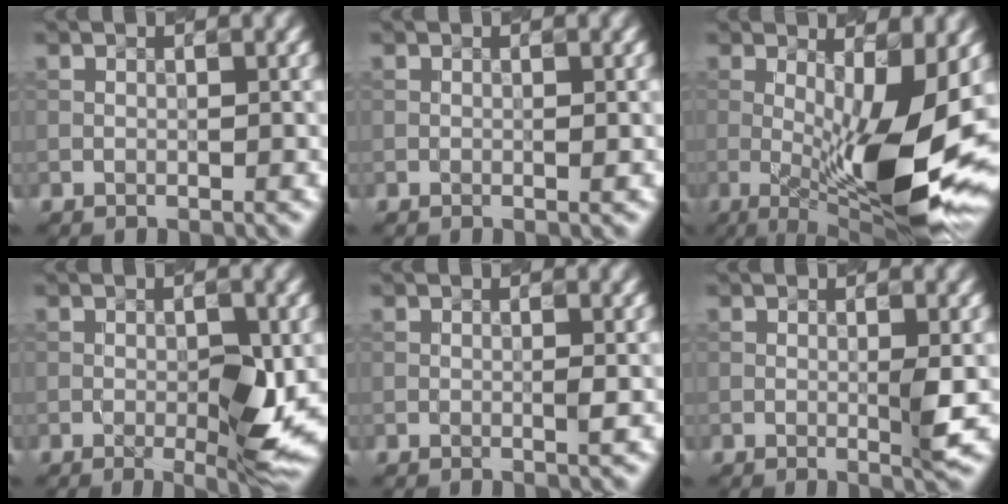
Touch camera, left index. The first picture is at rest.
{"total": 0.6, "force": [-0.1, 0.2, 0.6], "torque": [-0.008, 0.001, 0.000]}
{"total": 12.3, "force": [-1.0, 3.1, 11.8], "torque": [-0.178, -0.017, -0.006]}
{"total": 4.9, "force": [-0.9, 0.7, 4.7], "torque": [-0.077, -0.006, -0.004]}
{"total": 0.9, "force": [-0.1, 0.2, 0.9], "torque": [-0.015, -0.001, -0.002]}
{"total": 2.2, "force": [-0.2, 0.2, 2.2], "torque": [-0.033, -0.003, 0.000]}